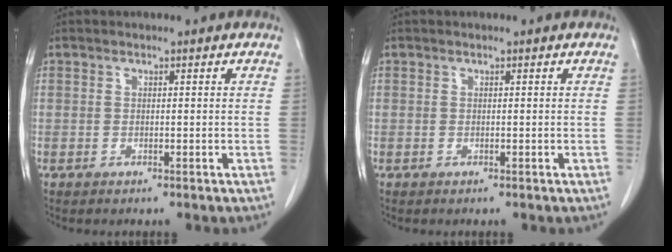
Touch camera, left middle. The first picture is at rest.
{"total": 0.0}